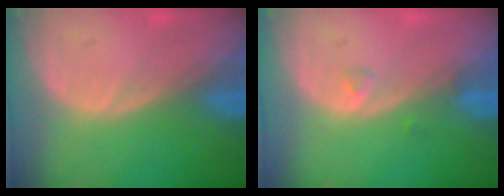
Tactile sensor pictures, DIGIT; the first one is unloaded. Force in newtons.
{"total": 1.0, "press": 1.0, "slide": 0.2}